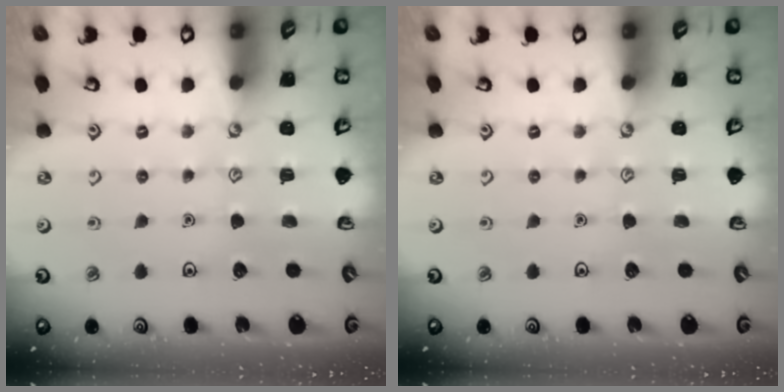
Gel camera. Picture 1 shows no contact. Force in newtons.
{"total": 0.0}